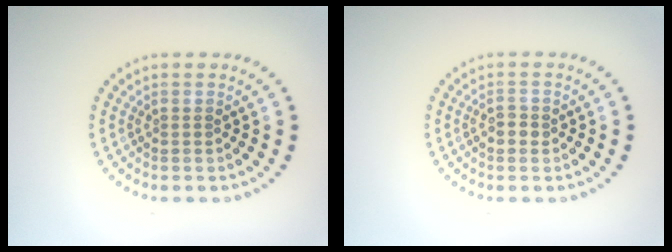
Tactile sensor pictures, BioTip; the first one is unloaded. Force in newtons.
{"total": 1.2, "press": 1.2, "slide": 0.1}